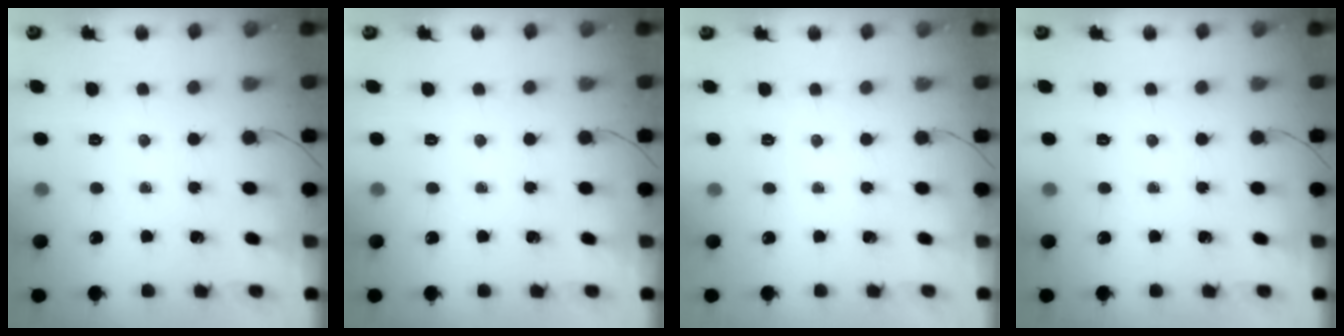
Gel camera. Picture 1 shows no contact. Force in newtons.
{"total": 0.0}
{"total": 2.5, "press": 2.4, "slide": 0.5}
{"total": 0.0}